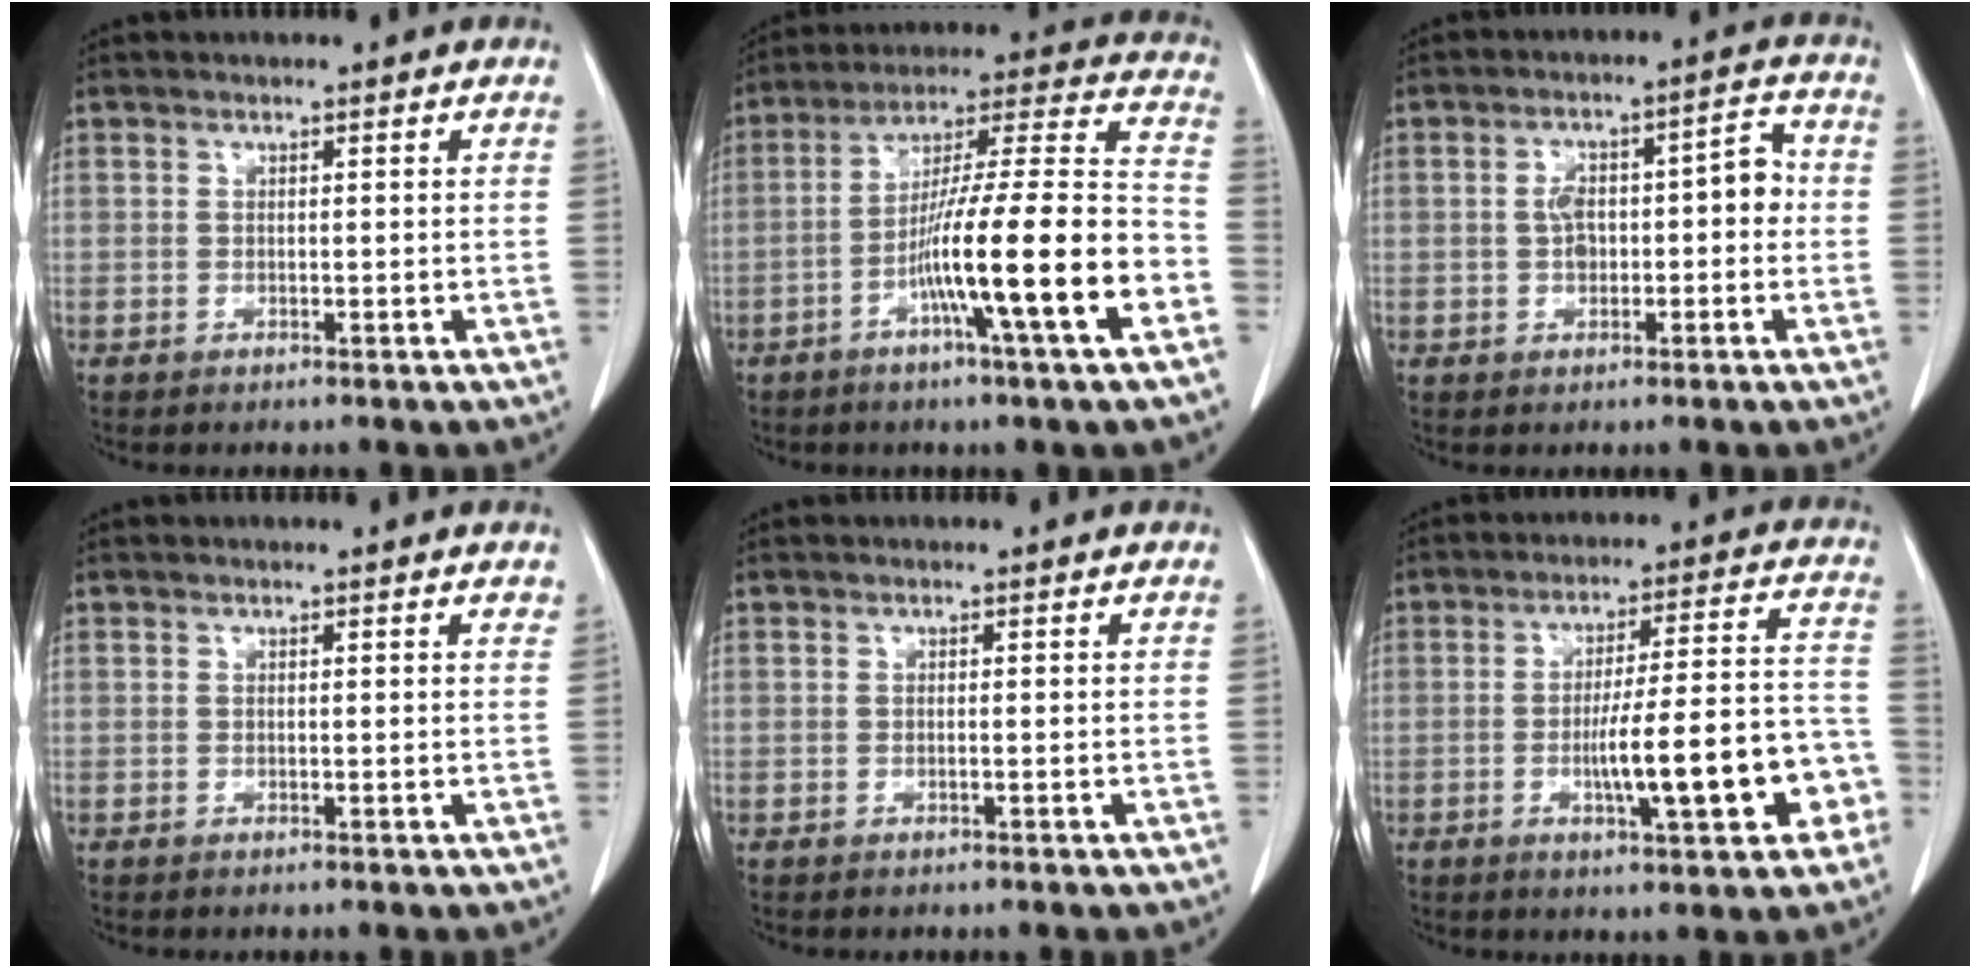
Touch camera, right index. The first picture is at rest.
{"total": 18.2, "force": [-6.8, -0.2, 16.9], "torque": [-0.273, 0.002, -0.113]}
{"total": 7.0, "force": [-0.4, 3.2, 6.2], "torque": [-0.096, 0.038, -0.006]}
{"total": 0.8, "force": [0.6, 0.2, 0.4], "torque": [-0.005, 0.000, 0.000]}
{"total": 0.0}
{"total": 13.9, "force": [-4.3, 2.4, 13.0], "torque": [-0.192, 0.025, -0.055]}